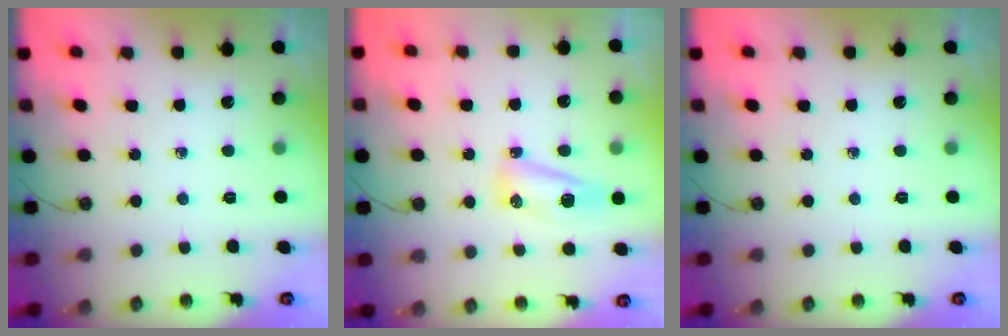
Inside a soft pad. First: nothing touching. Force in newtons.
{"total": 13.5, "press": 9.4, "slide": 9.7}
{"total": 0.0}